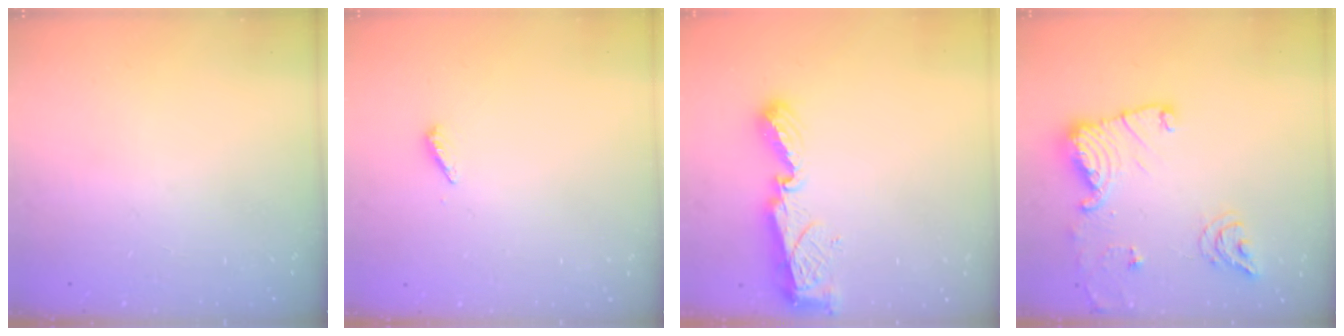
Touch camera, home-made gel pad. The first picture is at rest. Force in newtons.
{"total": 2.9, "press": 2.9, "slide": 0.3}
{"total": 8.1, "press": 8.1, "slide": 0.9}
{"total": 15.1, "press": 15.0, "slide": 1.5}